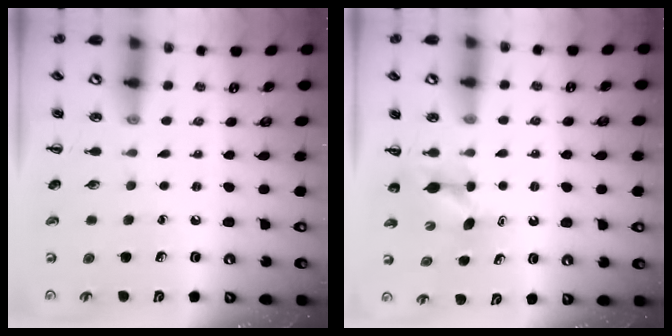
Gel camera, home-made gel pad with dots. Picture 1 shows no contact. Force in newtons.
{"total": 4.0, "press": 3.9, "slide": 1.0}